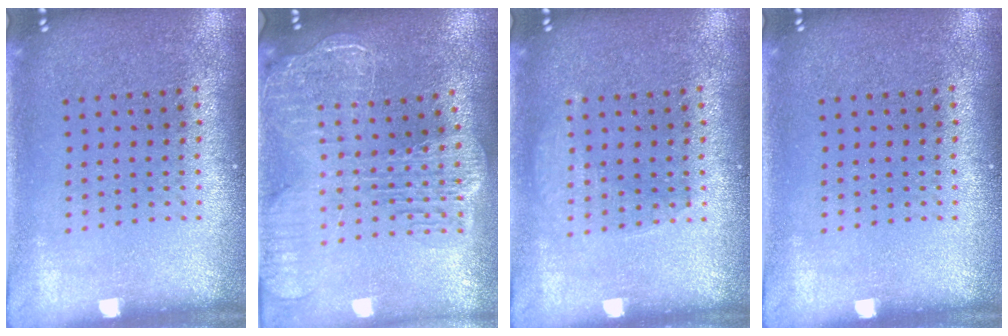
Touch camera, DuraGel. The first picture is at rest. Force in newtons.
{"total": 2.7, "press": 2.3, "slide": 1.4}
{"total": 1.3, "press": 1.3, "slide": 0.2}
{"total": 0.0}